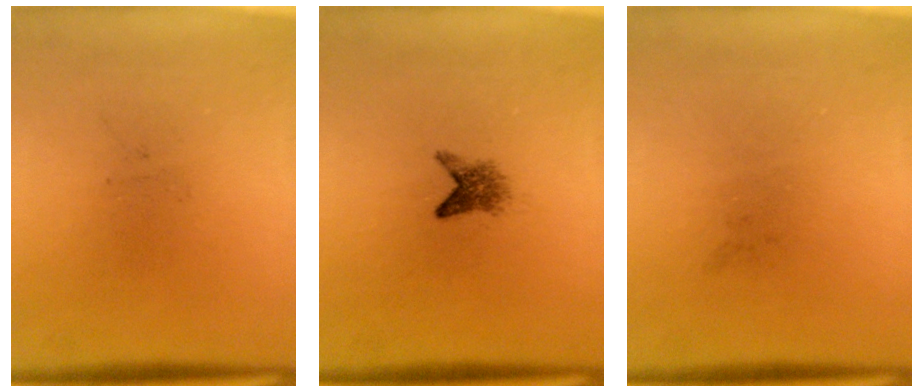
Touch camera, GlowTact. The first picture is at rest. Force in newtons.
{"total": 2.1}
{"total": 0.0}